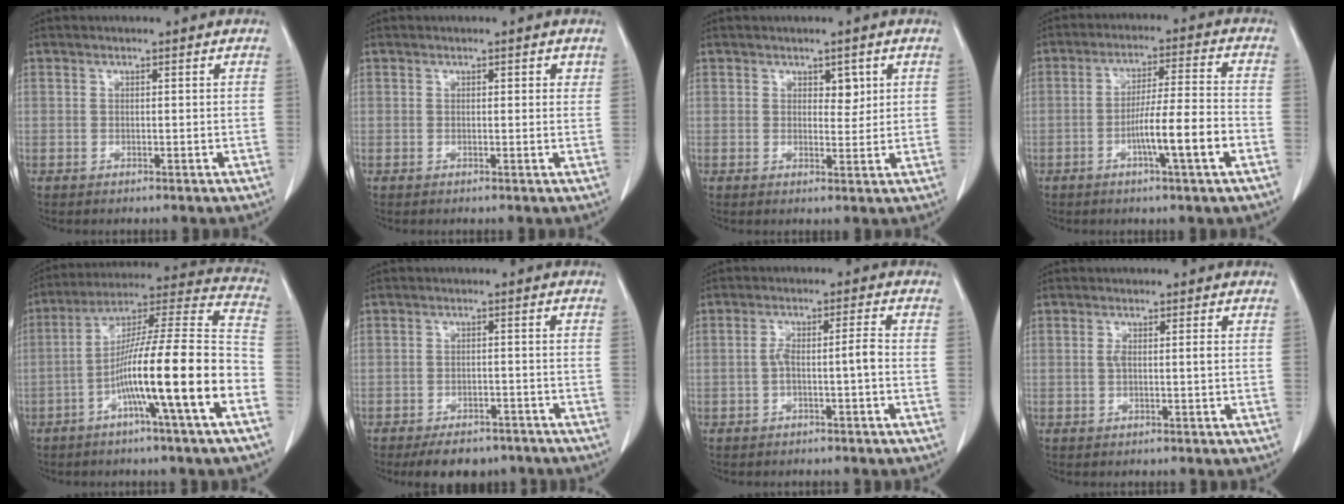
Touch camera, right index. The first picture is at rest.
{"total": 1.2, "force": [0.6, 0.6, 0.8], "torque": [-0.005, 0.000, 0.004]}
{"total": 2.4, "force": [1.1, 1.4, 1.6], "torque": [-0.014, -0.003, 0.016]}
{"total": 9.5, "force": [-3.5, -0.2, 8.8], "torque": [-0.148, 0.003, -0.059]}
{"total": 19.0, "force": [-6.9, -0.4, 17.8], "torque": [-0.279, 0.008, -0.122]}
{"total": 7.4, "force": [-5.9, 3.6, 2.6], "torque": [-0.026, 0.005, -0.082]}
{"total": 3.9, "force": [-1.2, 0.2, 3.7], "torque": [-0.068, 0.019, -0.016]}
{"total": 1.8, "force": [0.0, 0.2, 1.8], "torque": [-0.036, 0.001, 0.001]}